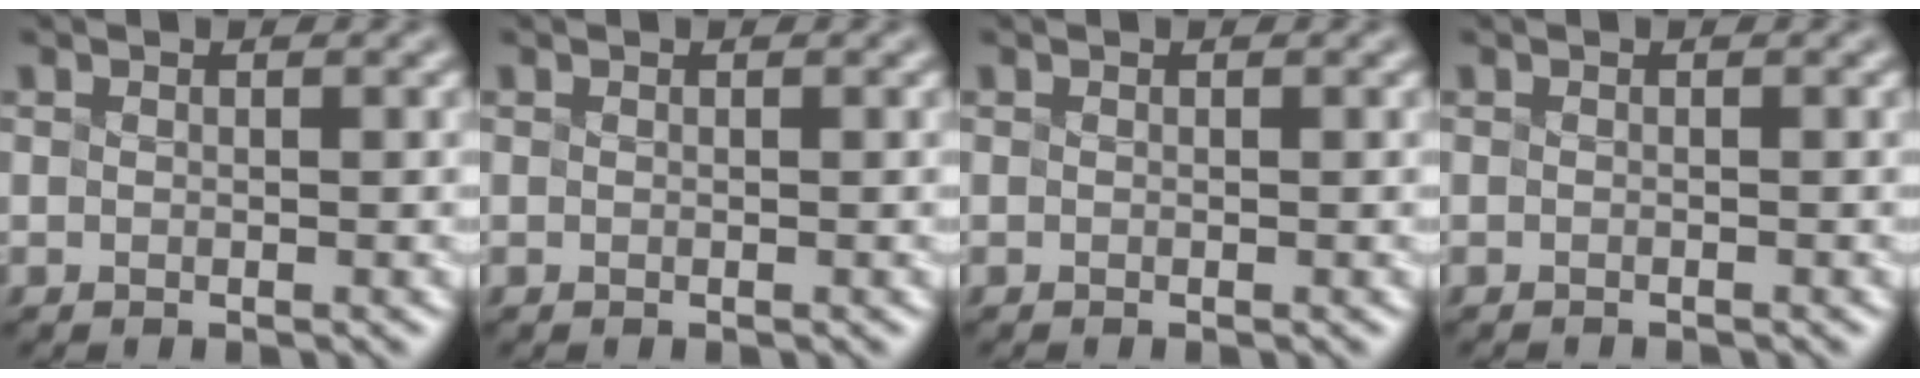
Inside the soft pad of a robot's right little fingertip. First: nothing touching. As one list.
[{"total": 0.0}, {"total": 0.0}, {"total": 1.0, "force": [-1.0, 0.1, 0.3], "torque": [0.005, -0.004, -0.016]}]